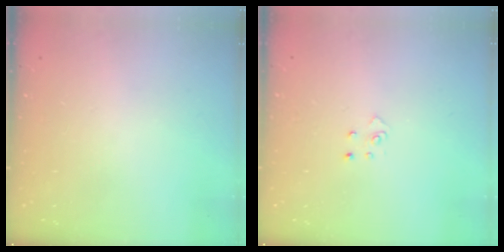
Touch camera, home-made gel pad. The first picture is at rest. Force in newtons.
{"total": 2.6, "press": 2.6, "slide": 0.3}